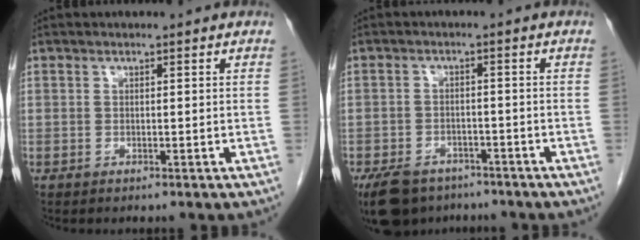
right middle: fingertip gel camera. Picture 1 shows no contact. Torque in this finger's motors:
{"motor_torque": [1.22, -0.92, 0.47, 0.09]}